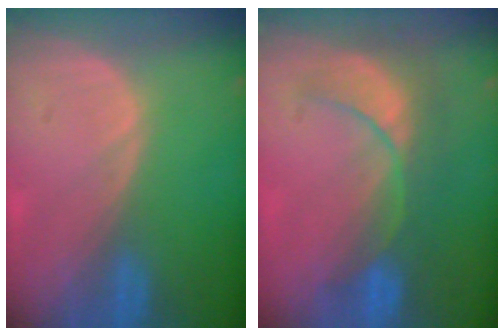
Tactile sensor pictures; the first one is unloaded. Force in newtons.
{"total": 7.9, "press": 7.5, "slide": 2.2}